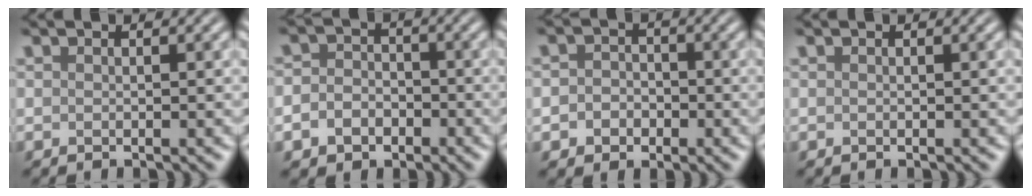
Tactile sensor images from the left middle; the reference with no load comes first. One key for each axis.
{"total": 3.5, "fx": -1.3, "fy": 2.9, "fz": 1.5, "tx": -0.002, "ty": -0.002, "tz": -0.032}
{"total": 2.4, "fx": -0.7, "fy": 2.1, "fz": 1.0, "tx": 0.001, "ty": -0.002, "tz": -0.023}
{"total": 0.0}